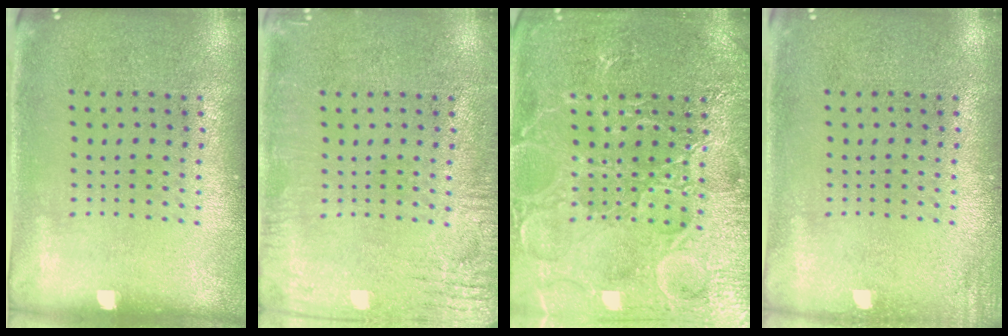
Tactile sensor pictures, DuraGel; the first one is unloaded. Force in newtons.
{"total": 3.0, "press": 3.0, "slide": 0.2}
{"total": 6.9, "press": 6.9, "slide": 0.9}
{"total": 1.2, "press": 1.2, "slide": 0.3}